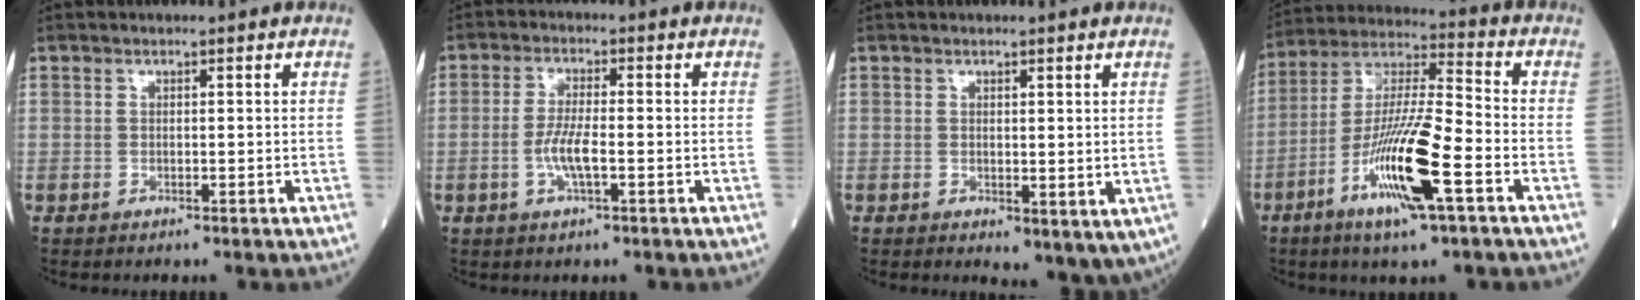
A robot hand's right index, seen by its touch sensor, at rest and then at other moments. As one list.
[{"total": 4.5, "force": [-1.1, 2.0, 3.8], "torque": [-0.075, 0.004, -0.022]}, {"total": 4.5, "force": [0.2, 2.2, 4.0], "torque": [-0.046, -0.014, 0.013]}, {"total": 15.4, "force": [-6.4, 1.3, 13.9], "torque": [-0.275, -0.012, -0.119]}]